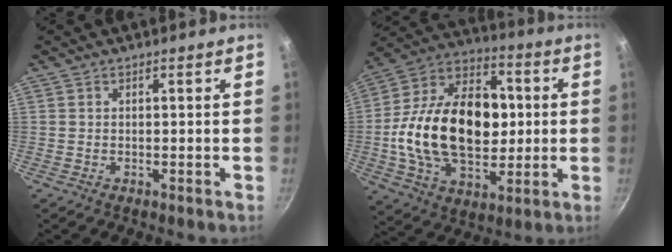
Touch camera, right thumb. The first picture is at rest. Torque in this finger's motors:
{"motor_torque": [1.94, 3.03, 1.24, -1.03, 0.66]}